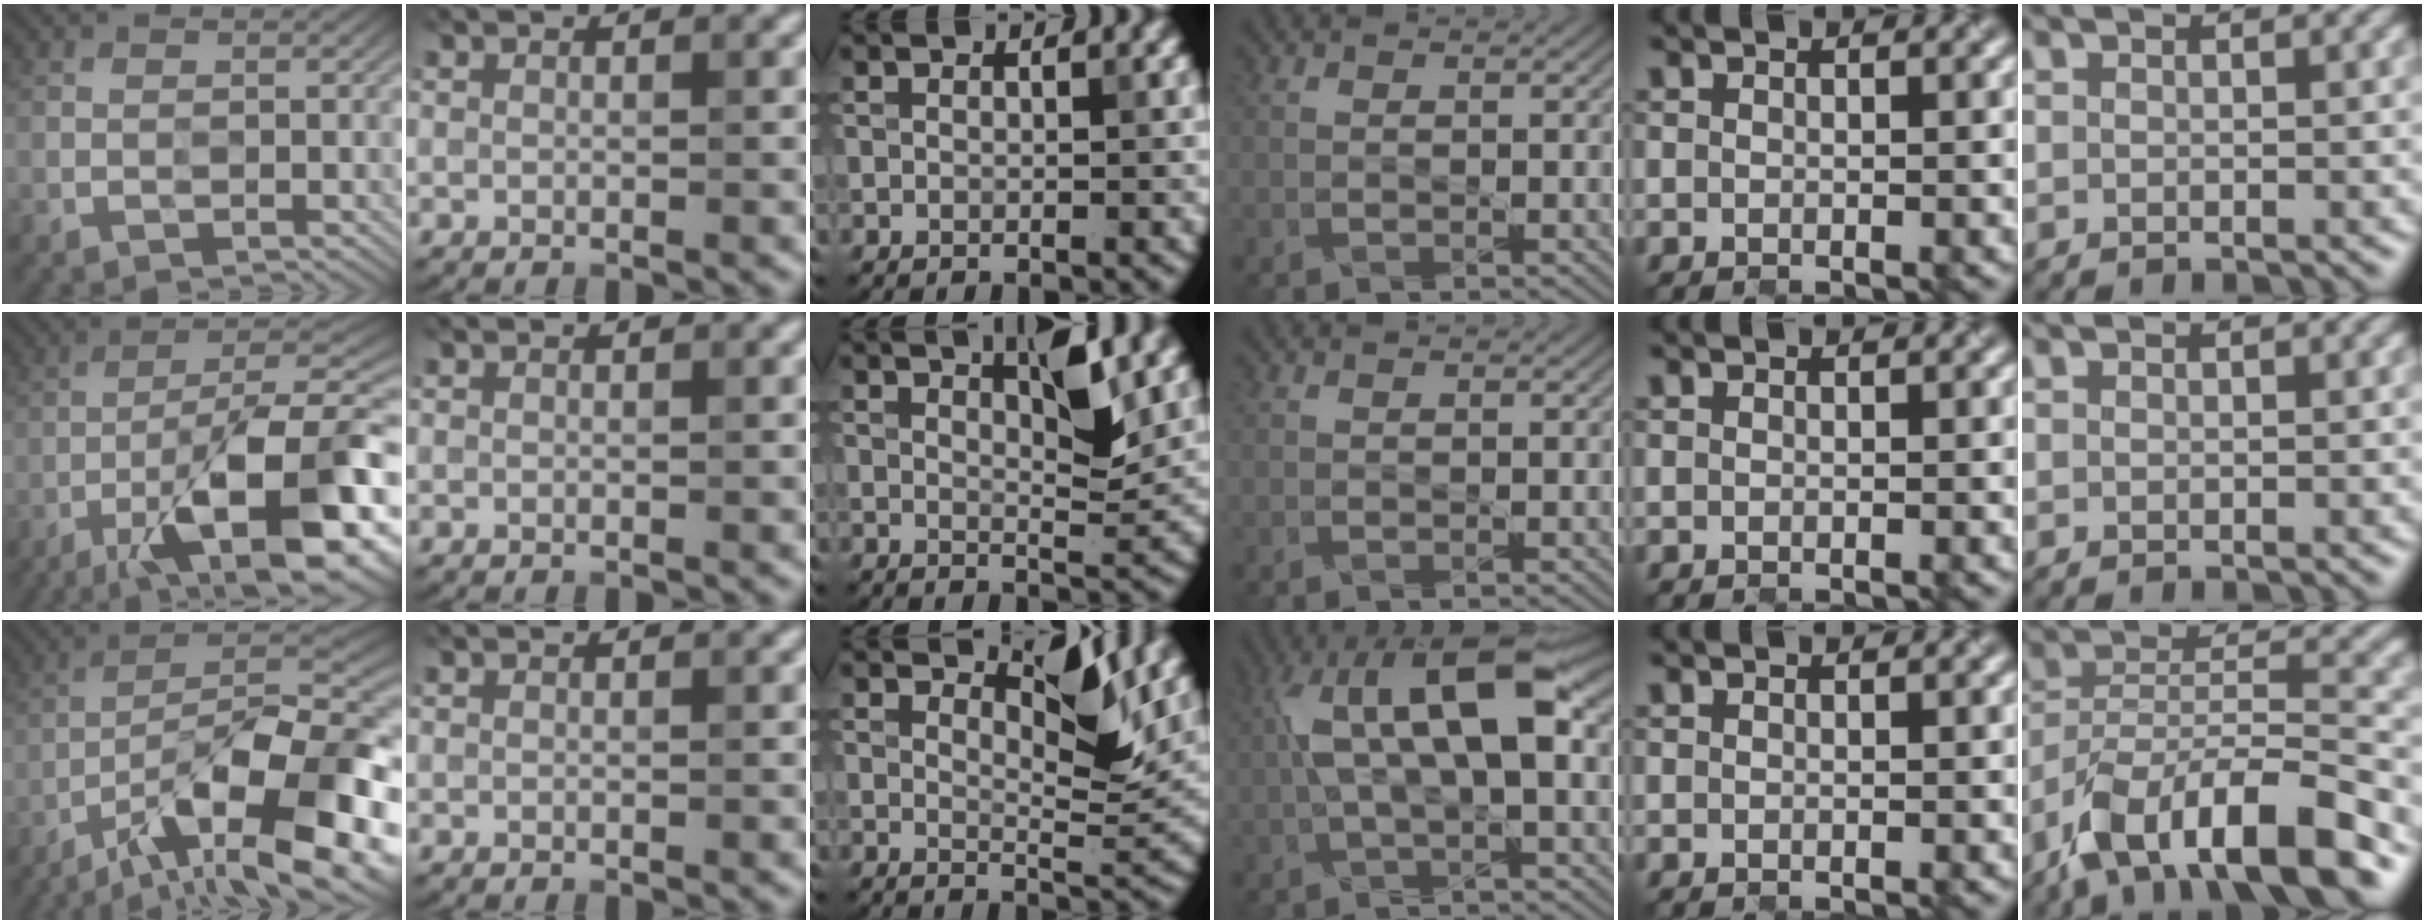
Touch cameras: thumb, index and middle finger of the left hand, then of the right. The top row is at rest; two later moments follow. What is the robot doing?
{"motion": "open", "object": "hinged tin"}